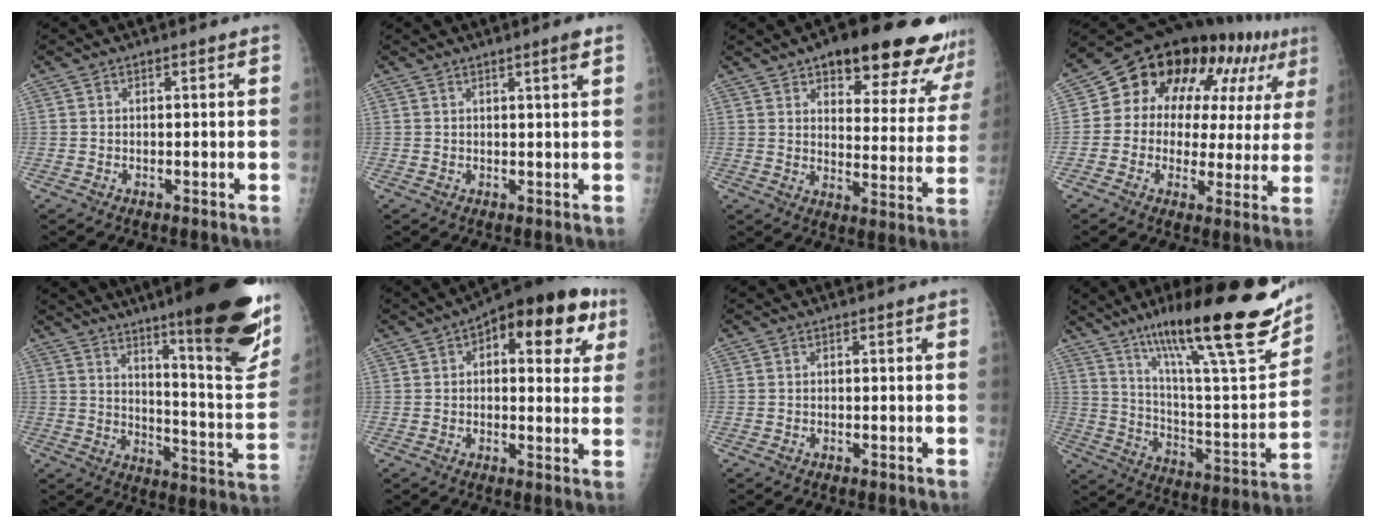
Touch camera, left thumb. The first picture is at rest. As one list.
[{"total": 2.1, "force": [1.2, -0.2, 1.7], "torque": [-0.025, -0.008, 0.019]}, {"total": 21.0, "force": [15.3, 7.3, 12.3], "torque": [-0.108, -0.064, 0.191]}, {"total": 19.5, "force": [7.4, 11.4, 14.0], "torque": [-0.150, 0.023, 0.100]}, {"total": 27.0, "force": [16.0, 4.1, 21.4], "torque": [-0.257, -0.073, 0.234]}, {"total": 17.2, "force": [6.7, 8.3, 13.4], "torque": [-0.136, 0.010, 0.080]}, {"total": 0.0}, {"total": 28.3, "force": [18.1, 4.7, 21.2], "torque": [-0.308, -0.059, 0.295]}]